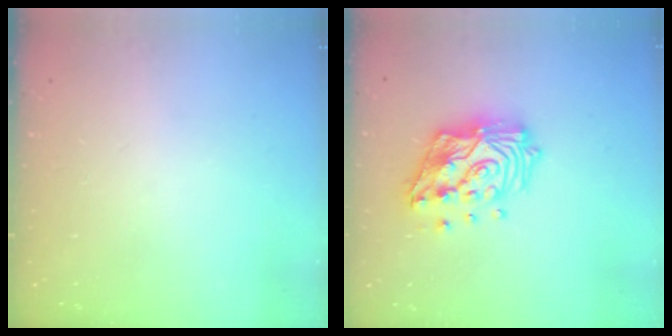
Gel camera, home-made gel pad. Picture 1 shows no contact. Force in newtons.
{"total": 17.5, "press": 17.3, "slide": 2.1}